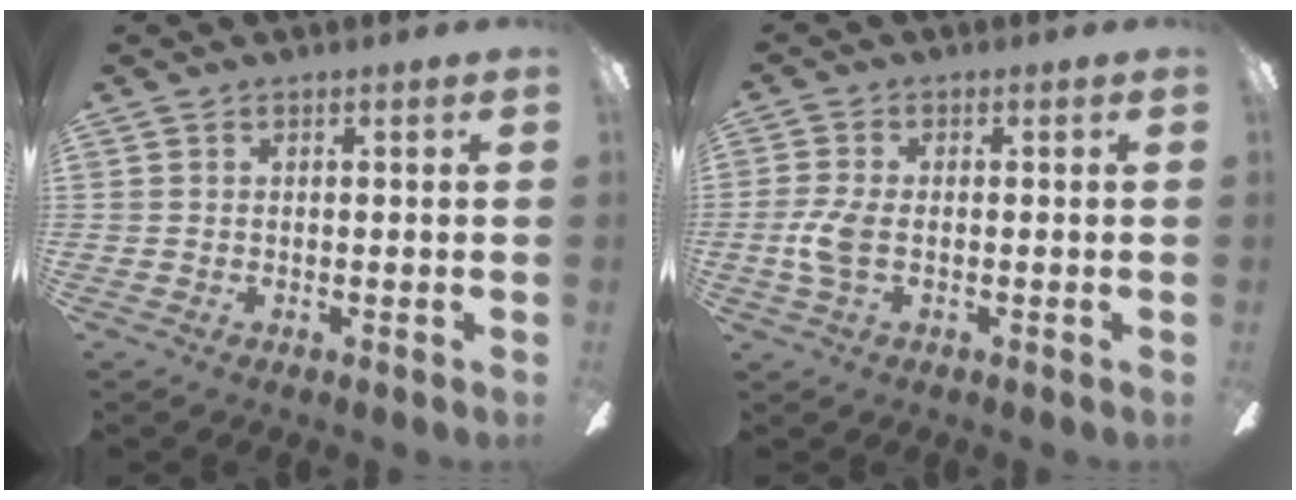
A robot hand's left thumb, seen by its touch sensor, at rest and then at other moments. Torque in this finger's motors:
{"motor_torque": [-0.08, 0.13, 0.05, -0.04, 0.02]}